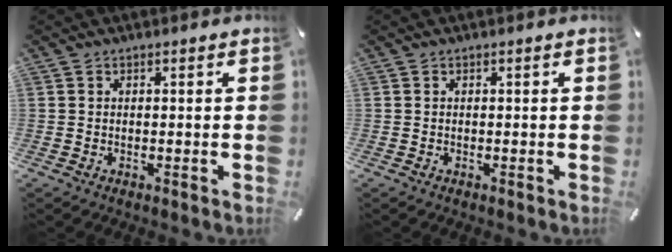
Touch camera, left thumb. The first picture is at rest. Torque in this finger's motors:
{"motor_torque": [0.00, 0.00, -0.02, 0.11, 0.00]}